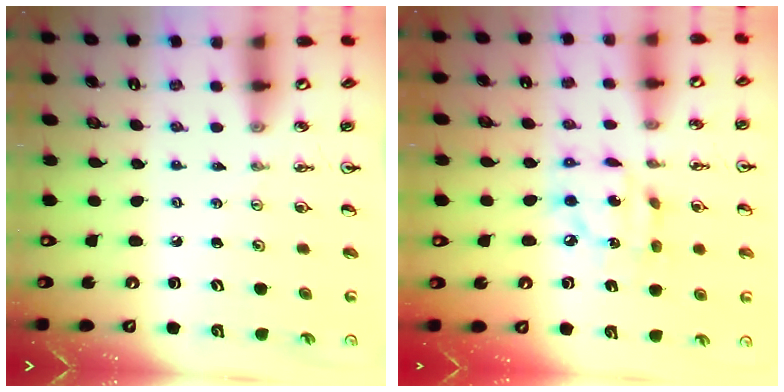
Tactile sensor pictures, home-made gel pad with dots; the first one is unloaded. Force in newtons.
{"total": 11.8, "press": 11.7, "slide": 1.2}